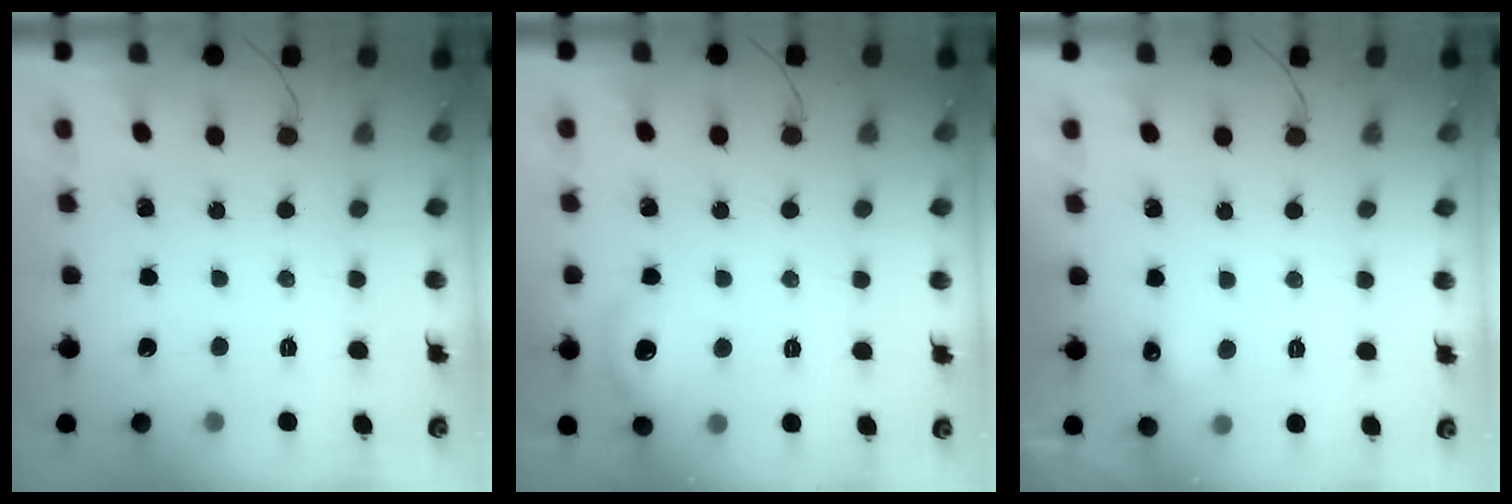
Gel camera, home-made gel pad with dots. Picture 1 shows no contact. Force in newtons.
{"total": 10.9, "press": 8.4, "slide": 7.0}
{"total": 4.7, "press": 4.5, "slide": 1.2}